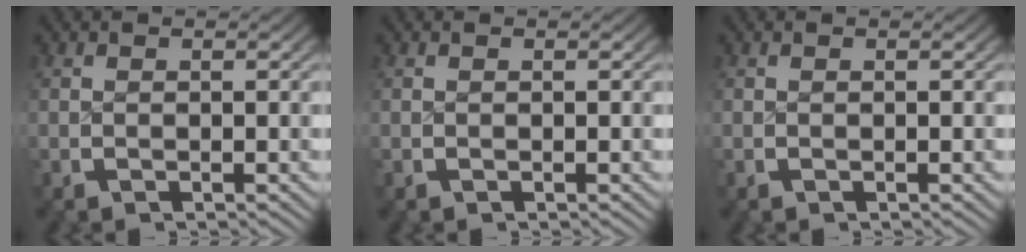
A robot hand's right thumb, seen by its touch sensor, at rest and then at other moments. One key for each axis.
{"total": 0.0}
{"total": 0.0}